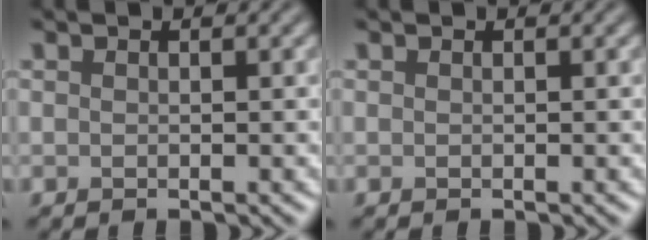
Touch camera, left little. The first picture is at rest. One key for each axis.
{"total": 0.0}